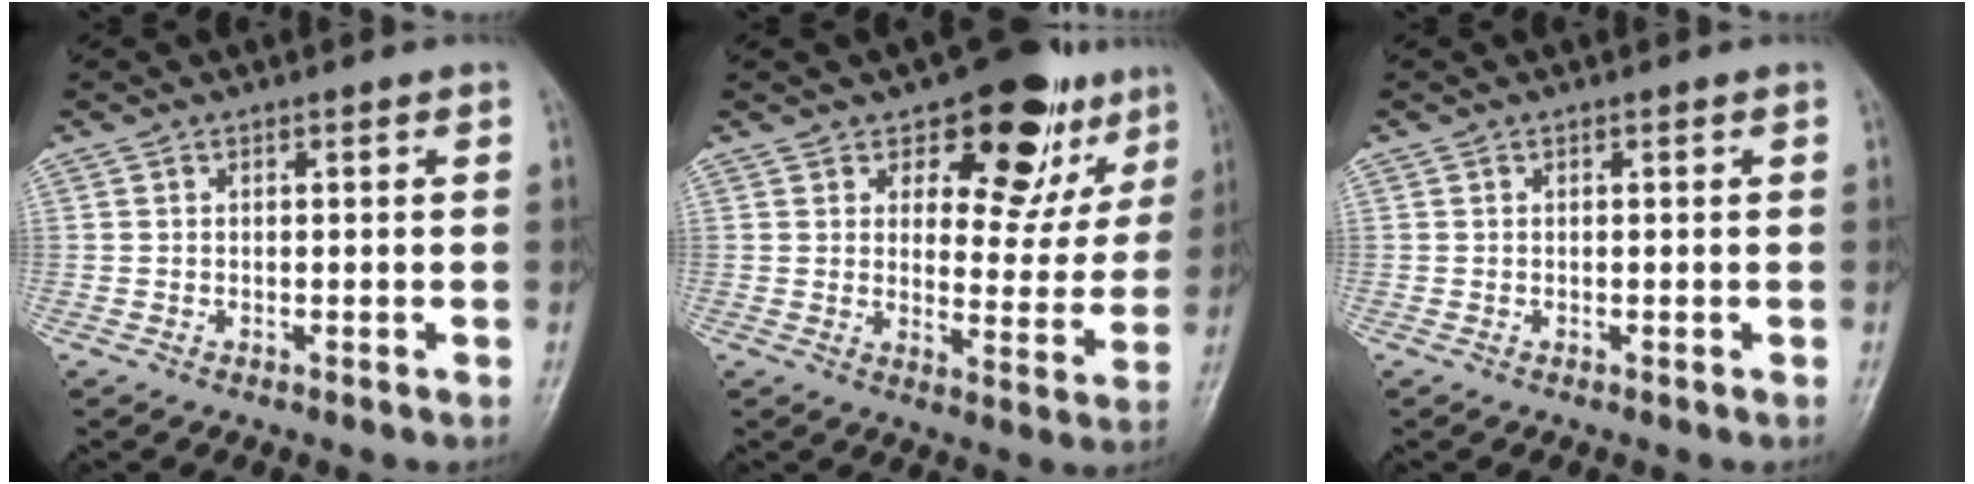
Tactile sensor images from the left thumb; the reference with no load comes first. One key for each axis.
{"total": 14.8, "fx": 9.0, "fy": 7.9, "fz": 8.7, "tx": -0.046, "ty": -0.043, "tz": 0.125}
{"total": 0.0}